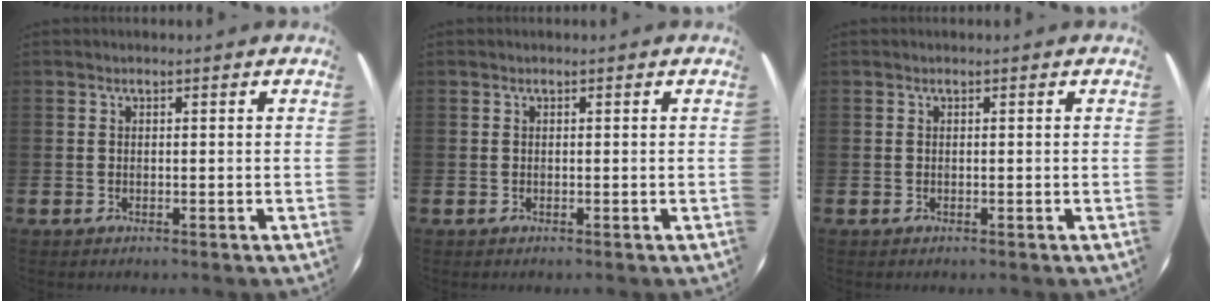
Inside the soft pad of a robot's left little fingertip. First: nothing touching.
{"total": 0.0}
{"total": 0.0}